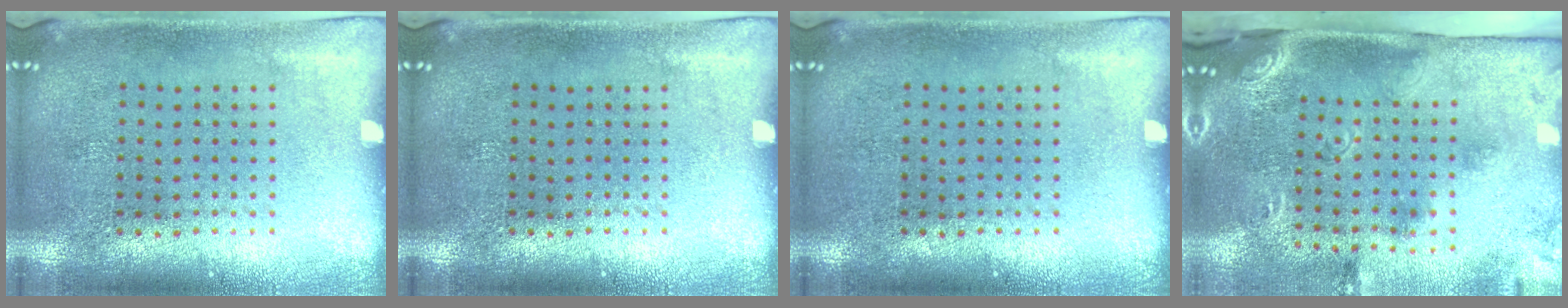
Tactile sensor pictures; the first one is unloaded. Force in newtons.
{"total": 0.0}
{"total": 0.0}
{"total": 3.0, "press": 1.8, "slide": 2.3}